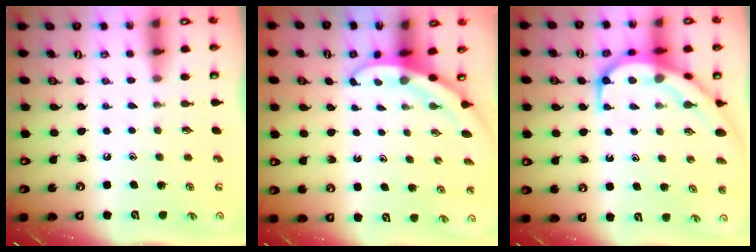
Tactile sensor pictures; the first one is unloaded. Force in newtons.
{"total": 3.1, "press": 3.1, "slide": 0.1}
{"total": 11.1, "press": 11.1, "slide": 1.0}